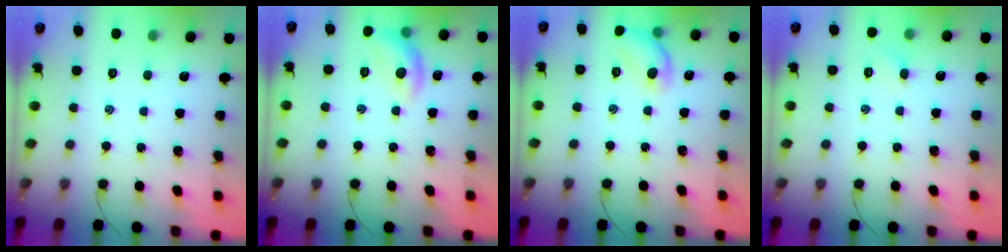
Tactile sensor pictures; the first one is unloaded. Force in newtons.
{"total": 9.8, "press": 9.8, "slide": 0.4}
{"total": 10.1, "press": 10.1, "slide": 0.4}
{"total": 2.4, "press": 2.3, "slide": 0.7}